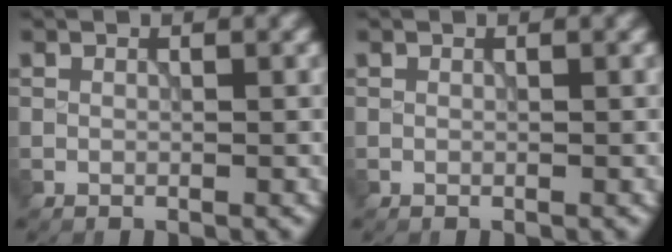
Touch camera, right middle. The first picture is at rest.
{"total": 0.0}